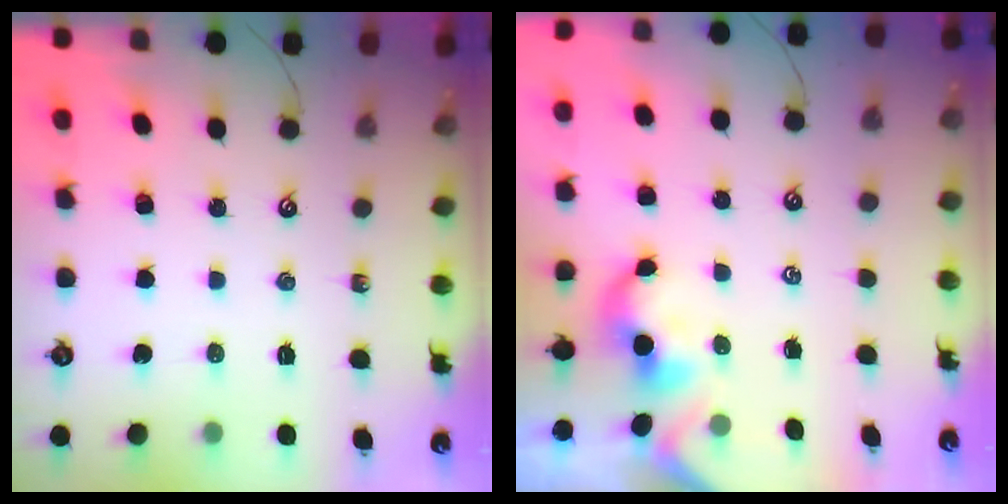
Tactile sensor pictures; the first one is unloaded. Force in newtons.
{"total": 0.0}